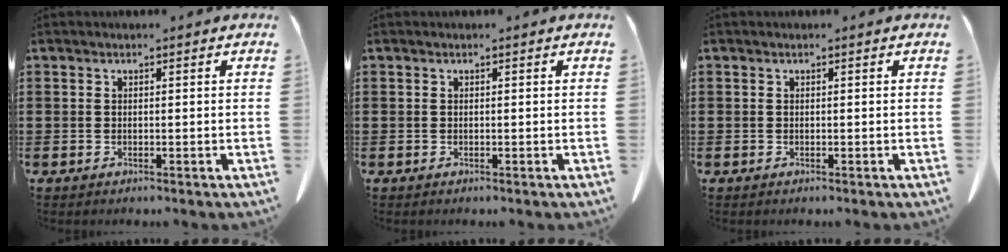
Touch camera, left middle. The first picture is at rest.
{"total": 0.0}
{"total": 0.0}